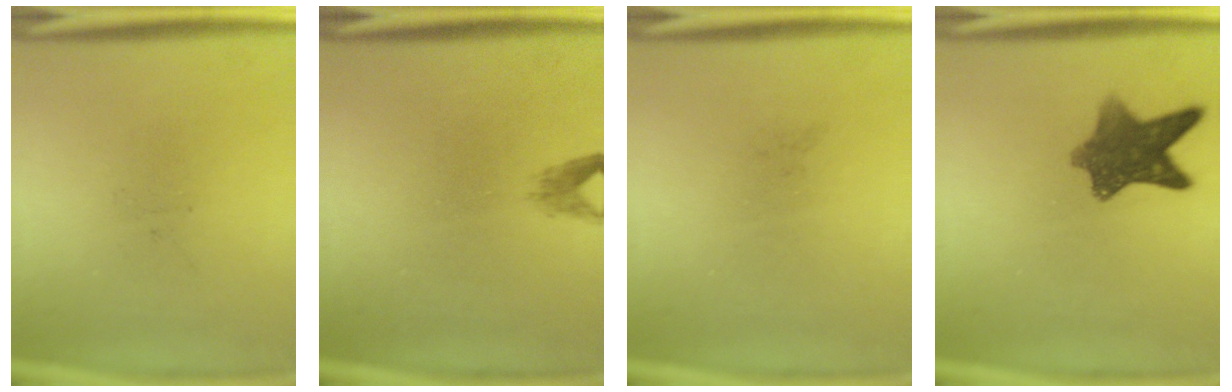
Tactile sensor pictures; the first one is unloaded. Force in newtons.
{"total": 1.4}
{"total": 0.0}
{"total": 8.6}